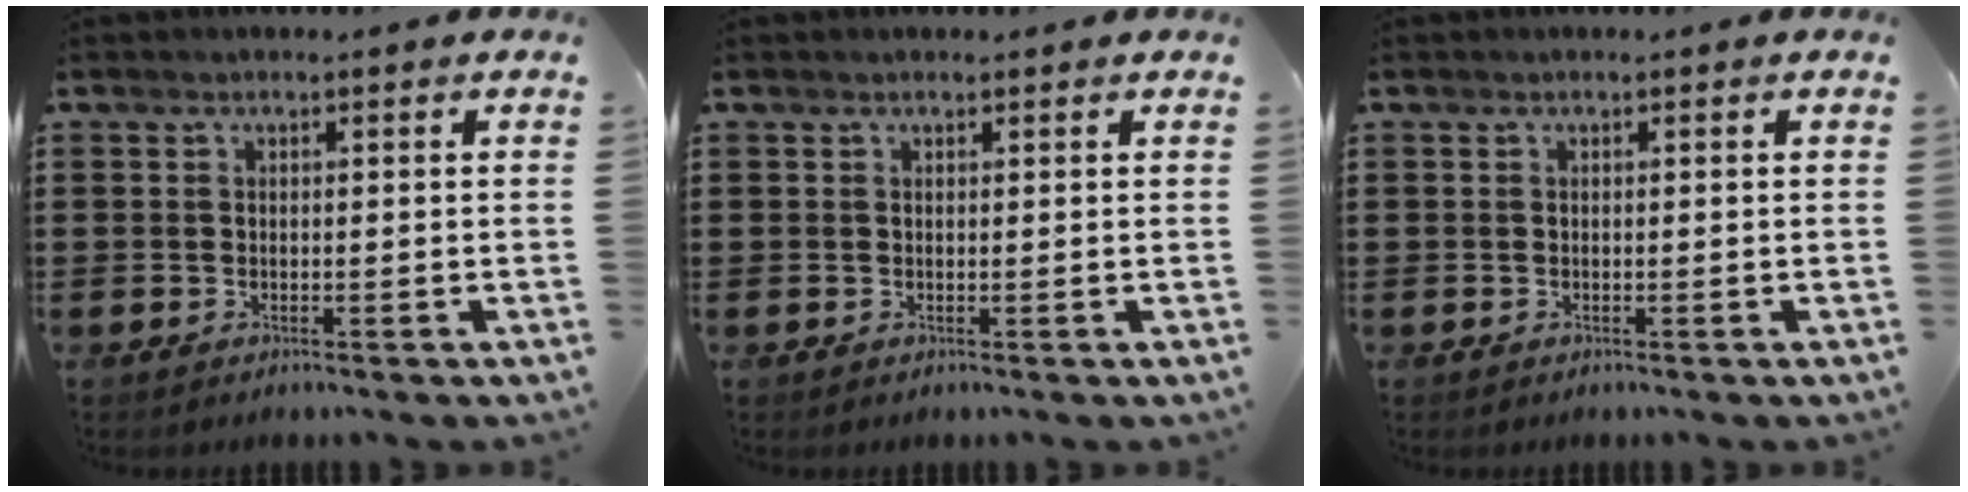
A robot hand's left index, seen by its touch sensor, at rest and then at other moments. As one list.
[{"total": 0.0}, {"total": 0.0}]